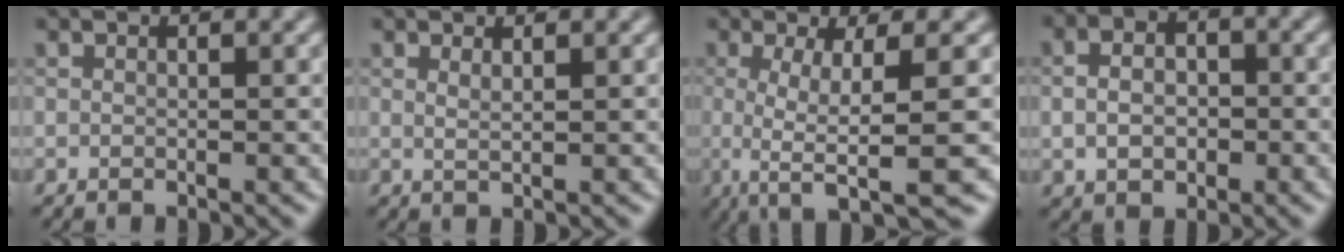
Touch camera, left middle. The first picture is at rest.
{"total": 0.7, "force": [0.3, 0.2, 0.6], "torque": [-0.007, 0.000, 0.005]}
{"total": 8.2, "force": [-1.9, 1.7, 7.8], "torque": [-0.105, -0.009, -0.028]}
{"total": 3.2, "force": [-0.8, 2.2, 2.2], "torque": [-0.046, 0.003, -0.009]}